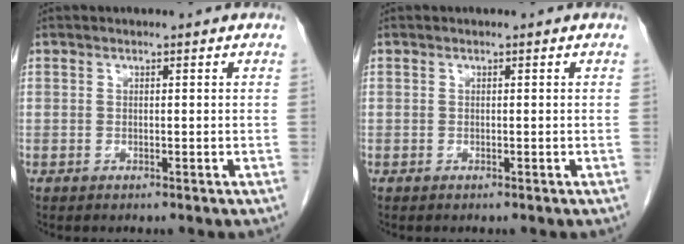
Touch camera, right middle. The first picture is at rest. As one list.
[{"total": 0.0}]